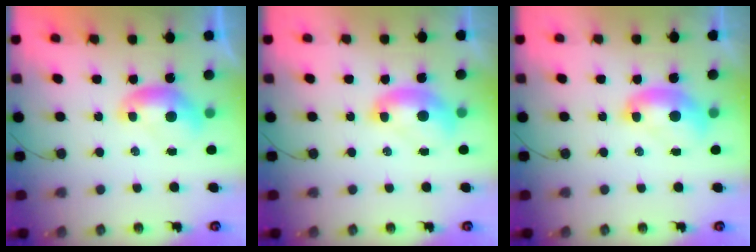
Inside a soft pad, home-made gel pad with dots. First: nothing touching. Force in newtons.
{"total": 2.0, "press": 1.9, "slide": 0.4}
{"total": 2.2, "press": 2.2, "slide": 0.1}